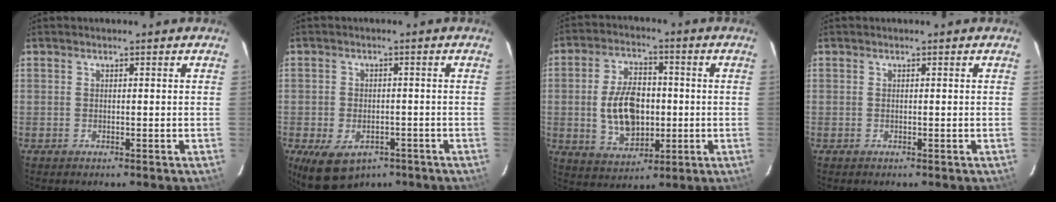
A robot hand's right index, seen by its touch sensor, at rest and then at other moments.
{"total": 10.1, "force": [-5.6, 6.4, 5.4], "torque": [-0.119, -0.016, -0.077]}
{"total": 12.1, "force": [-0.9, 7.4, 9.4], "torque": [-0.186, 0.011, -0.002]}
{"total": 0.0}